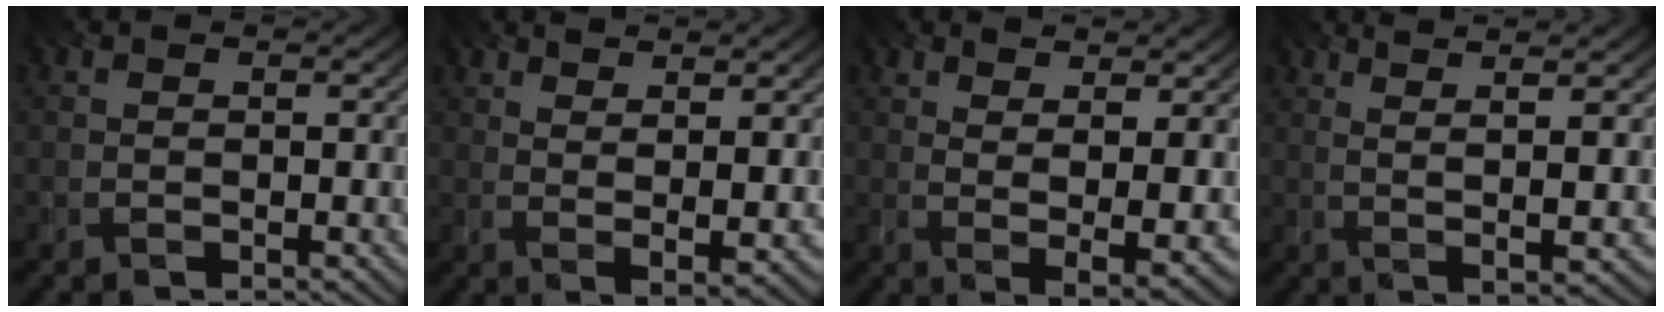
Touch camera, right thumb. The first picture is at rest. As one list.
[{"total": 7.5, "force": [4.8, 1.4, 5.6], "torque": [-0.090, 0.001, 0.073]}, {"total": 9.5, "force": [5.0, 2.9, 7.5], "torque": [-0.130, 0.006, 0.076]}, {"total": 7.6, "force": [4.2, 0.8, 6.3], "torque": [-0.088, 0.009, 0.060]}]